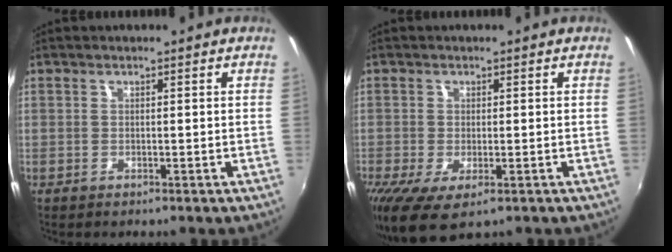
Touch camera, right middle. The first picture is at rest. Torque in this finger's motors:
{"motor_torque": [1.43, -0.71, 0.36, 0.20]}